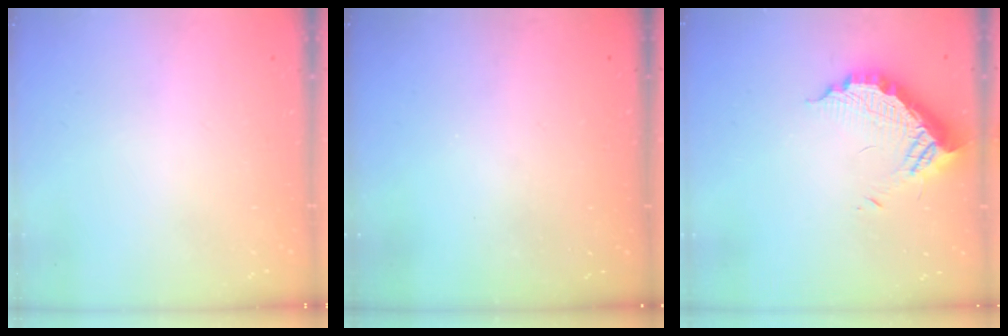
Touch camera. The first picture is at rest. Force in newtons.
{"total": 3.2, "press": 3.2, "slide": 0.1}
{"total": 11.8, "press": 11.7, "slide": 1.0}